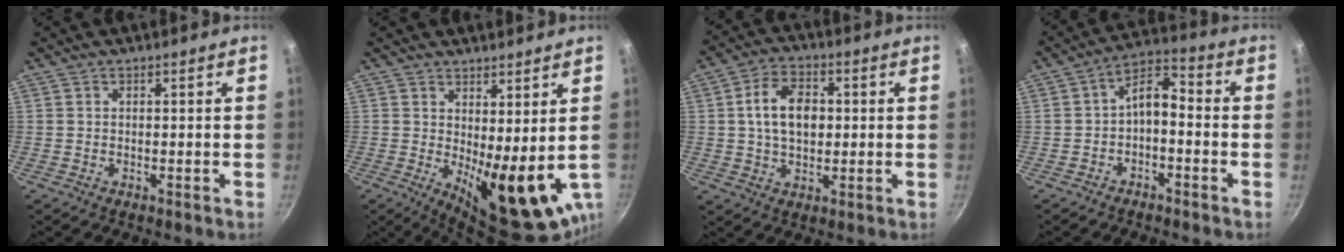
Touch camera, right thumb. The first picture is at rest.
{"total": 12.3, "force": [1.1, 4.4, 11.4], "torque": [-0.144, -0.030, 0.033]}
{"total": 10.0, "force": [1.2, 6.6, 7.4], "torque": [-0.112, 0.012, 0.014]}
{"total": 6.5, "force": [-1.9, 3.6, 5.1], "torque": [-0.076, 0.048, -0.035]}